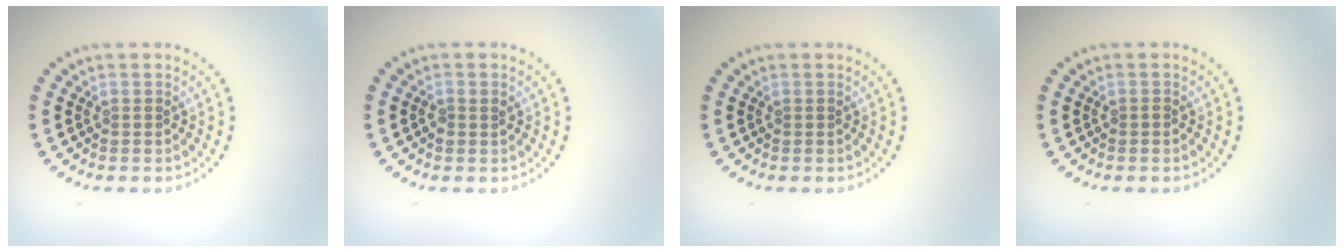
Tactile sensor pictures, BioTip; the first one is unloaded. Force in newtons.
{"total": 0.8, "press": 0.7, "slide": 0.2}
{"total": 0.0}
{"total": 0.5, "press": 0.4, "slide": 0.4}